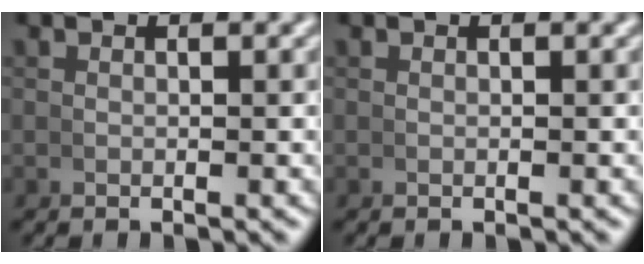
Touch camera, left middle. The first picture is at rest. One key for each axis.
{"total": 0.0}